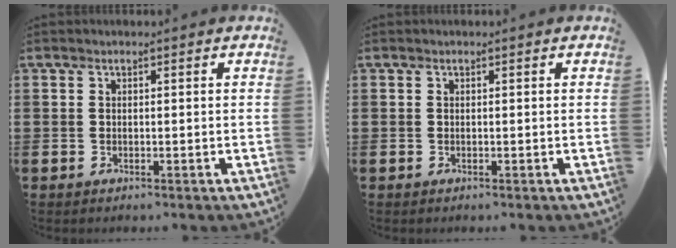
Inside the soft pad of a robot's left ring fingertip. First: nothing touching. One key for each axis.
{"total": 0.0}